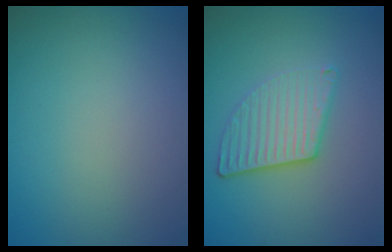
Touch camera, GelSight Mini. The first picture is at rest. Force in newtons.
{"total": 3.4, "press": 2.9, "slide": 1.7}